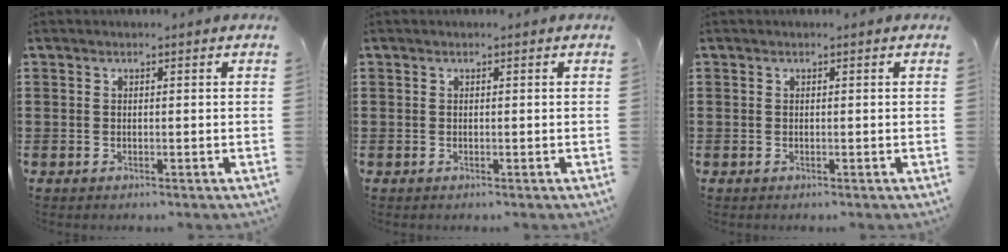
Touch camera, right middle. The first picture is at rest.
{"total": 0.0}
{"total": 0.0}